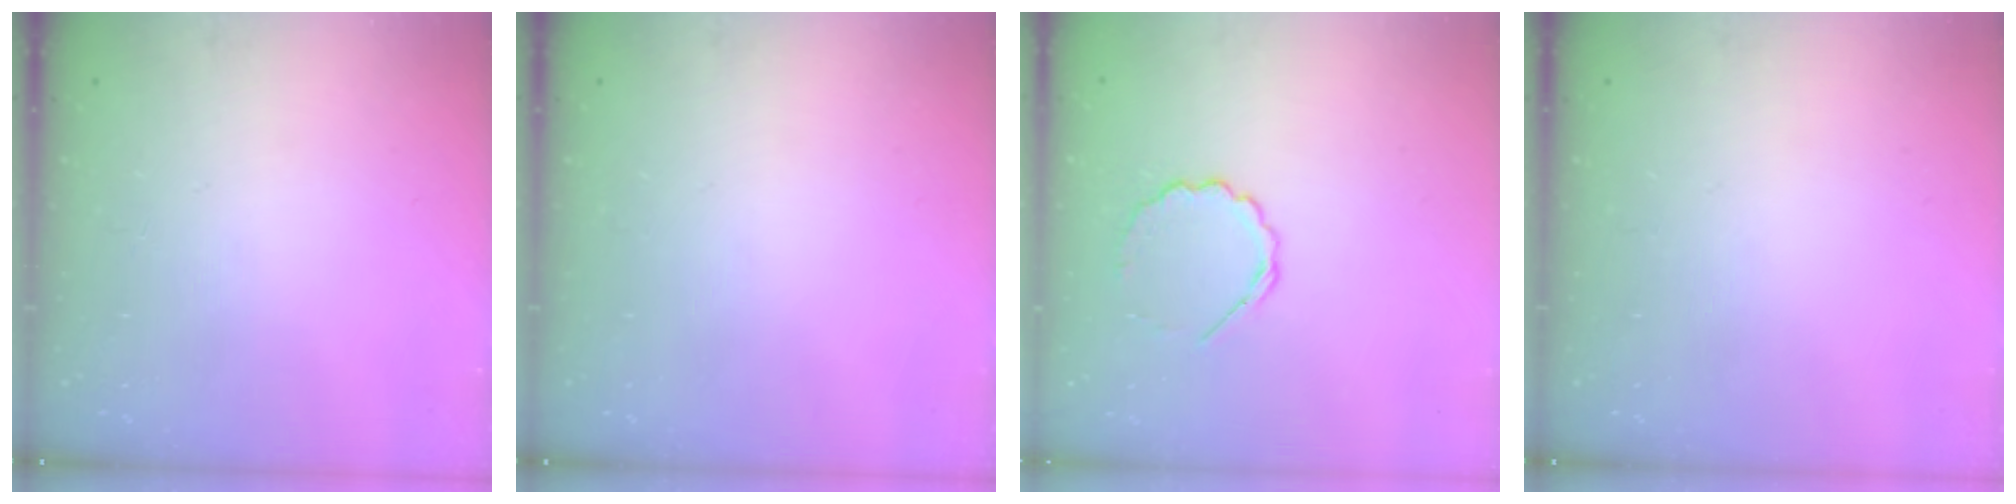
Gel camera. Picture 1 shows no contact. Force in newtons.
{"total": 0.0}
{"total": 6.6, "press": 6.3, "slide": 1.9}
{"total": 0.0}